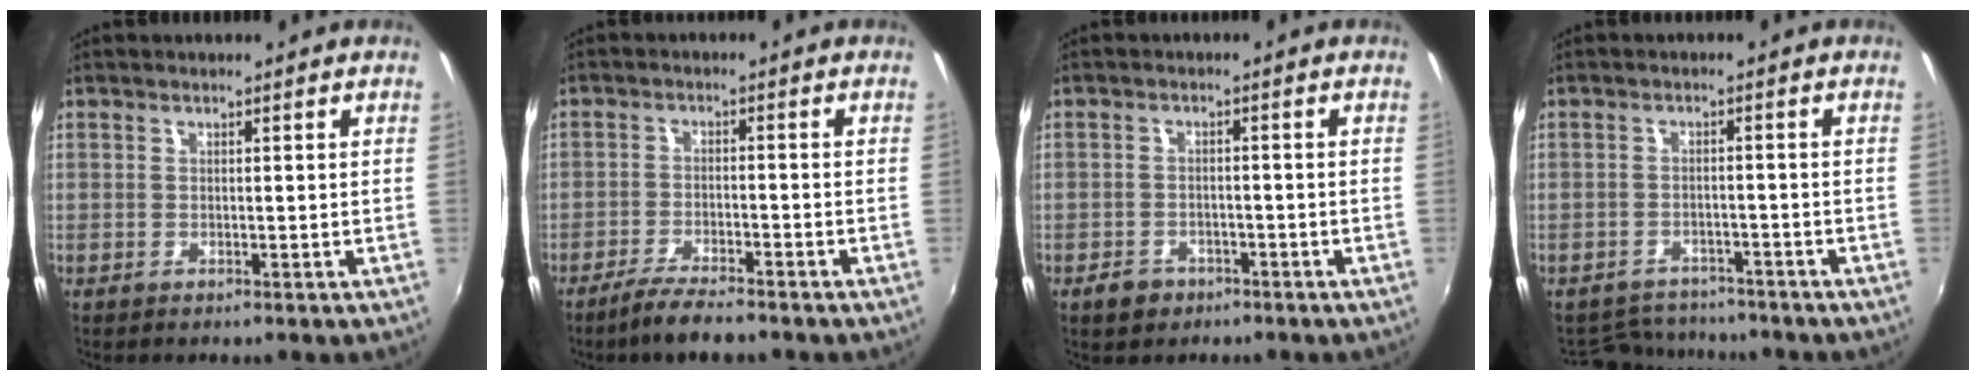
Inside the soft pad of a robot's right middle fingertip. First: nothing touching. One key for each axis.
{"total": 6.2, "fx": -5.2, "fy": 0.8, "fz": 3.3, "tx": -0.083, "ty": -0.014, "tz": -0.095}
{"total": 3.9, "fx": -2.5, "fy": 2.7, "fz": 1.1, "tx": -0.035, "ty": 0.002, "tz": -0.039}
{"total": 8.0, "fx": -7.3, "fy": 2.9, "fz": 1.3, "tx": -0.043, "ty": 0.005, "tz": -0.109}